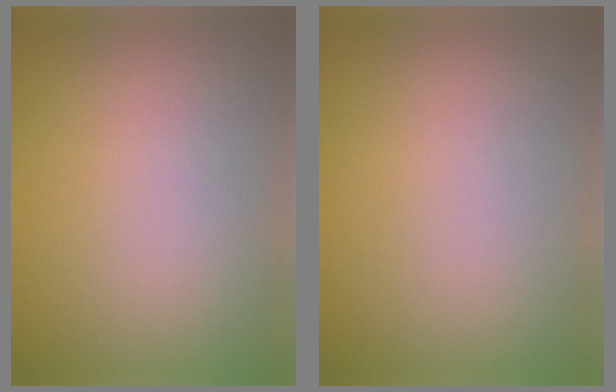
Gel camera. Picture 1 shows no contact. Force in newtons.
{"total": 0.0}